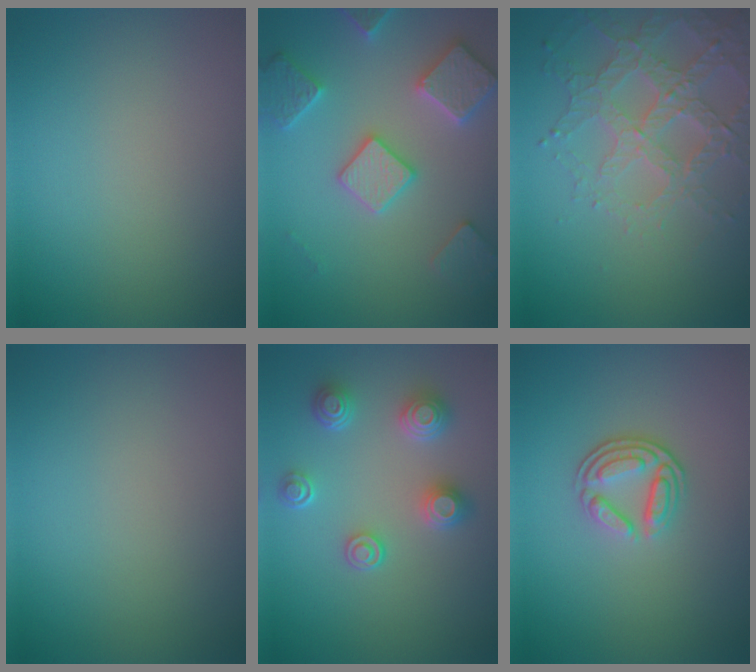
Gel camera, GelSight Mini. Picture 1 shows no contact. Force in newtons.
{"total": 5.6, "press": 5.5, "slide": 1.1}
{"total": 4.5, "press": 4.0, "slide": 2.0}
{"total": 0.0}
{"total": 3.8, "press": 3.3, "slide": 2.0}
{"total": 3.5, "press": 2.6, "slide": 2.4}